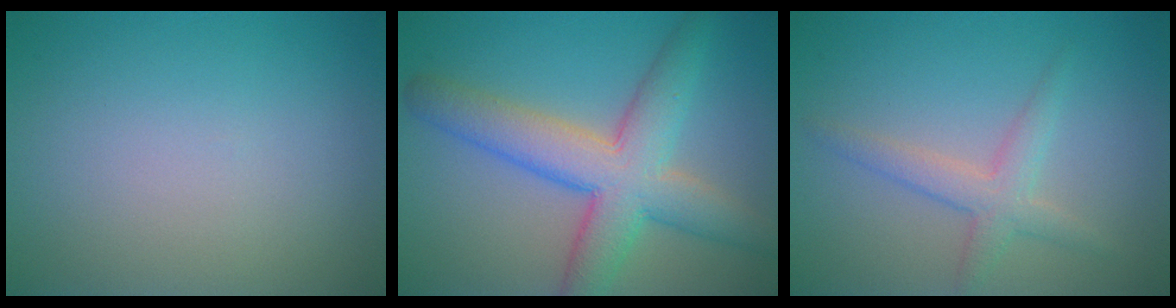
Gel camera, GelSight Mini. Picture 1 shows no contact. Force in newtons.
{"total": 7.6, "press": 7.6, "slide": 0.3}
{"total": 2.6, "press": 2.6, "slide": 0.1}